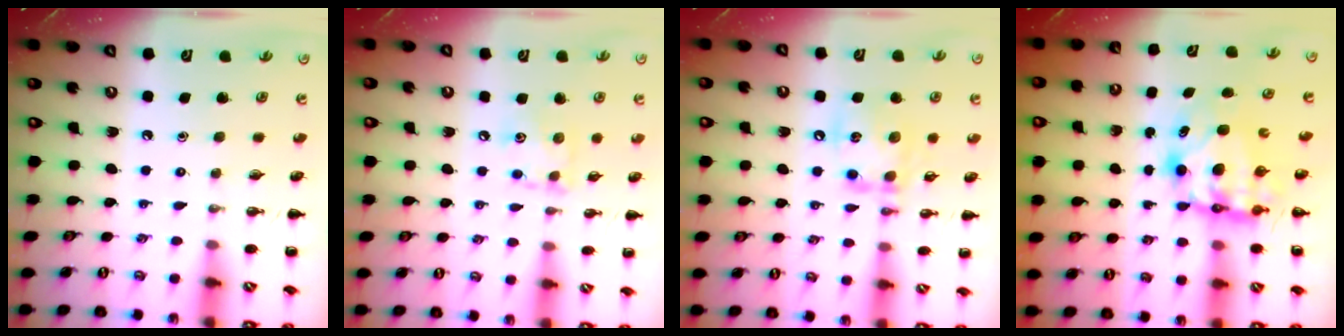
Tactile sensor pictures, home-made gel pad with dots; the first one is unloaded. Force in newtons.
{"total": 7.5, "press": 7.5, "slide": 0.5}
{"total": 13.5, "press": 13.3, "slide": 2.0}
{"total": 7.1, "press": 6.9, "slide": 1.7}